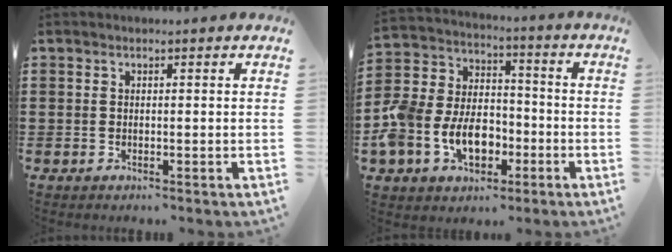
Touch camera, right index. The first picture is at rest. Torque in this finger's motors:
{"motor_torque": [2.14, 0.00, 1.05, 0.21]}